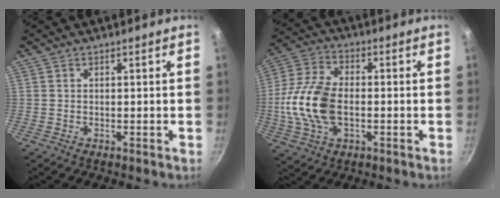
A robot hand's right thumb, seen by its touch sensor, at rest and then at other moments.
{"total": 14.4, "force": [-1.7, 8.5, 11.5], "torque": [-0.229, 0.025, -0.042]}